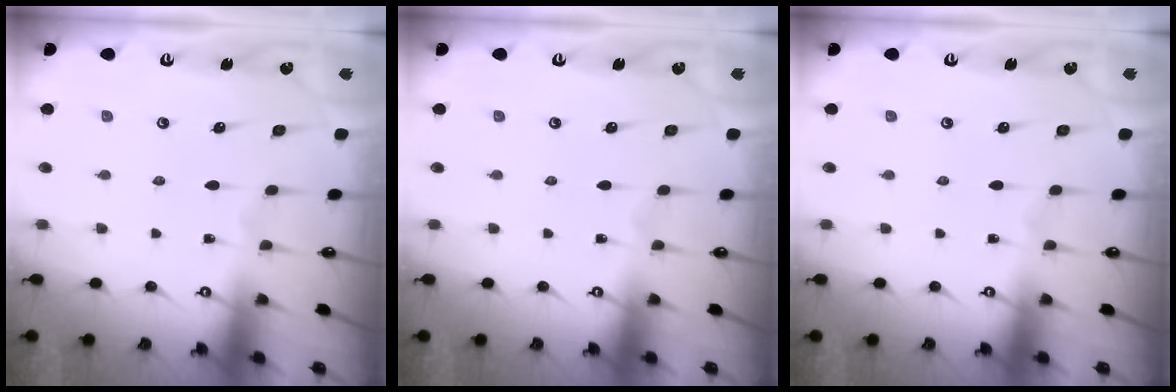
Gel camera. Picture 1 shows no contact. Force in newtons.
{"total": 0.0}
{"total": 0.0}